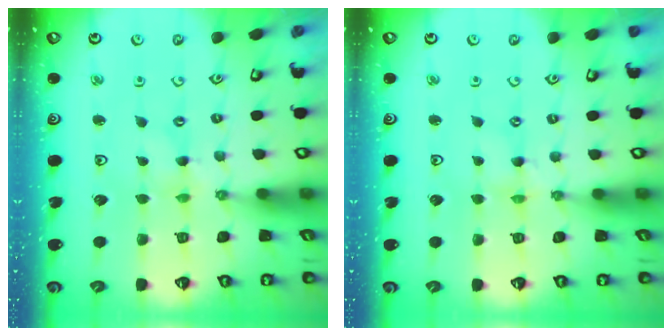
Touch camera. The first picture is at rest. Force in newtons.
{"total": 0.0}